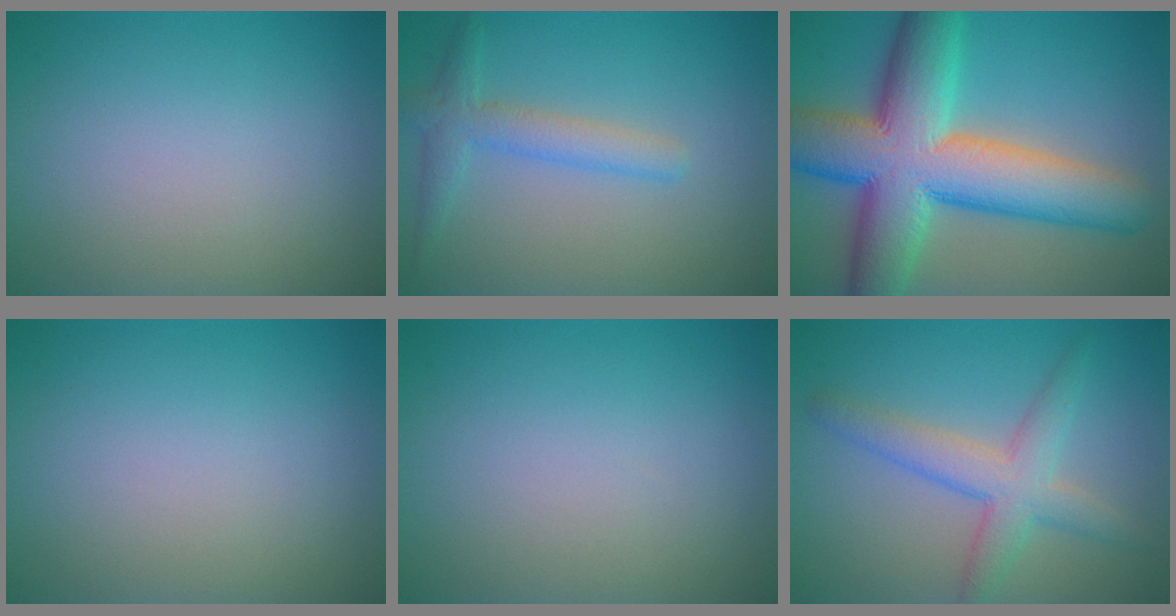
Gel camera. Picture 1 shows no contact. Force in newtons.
{"total": 2.8, "press": 2.8, "slide": 0.1}
{"total": 13.7, "press": 13.7, "slide": 0.5}
{"total": 0.0}
{"total": 0.0}
{"total": 4.3, "press": 4.3, "slide": 0.2}